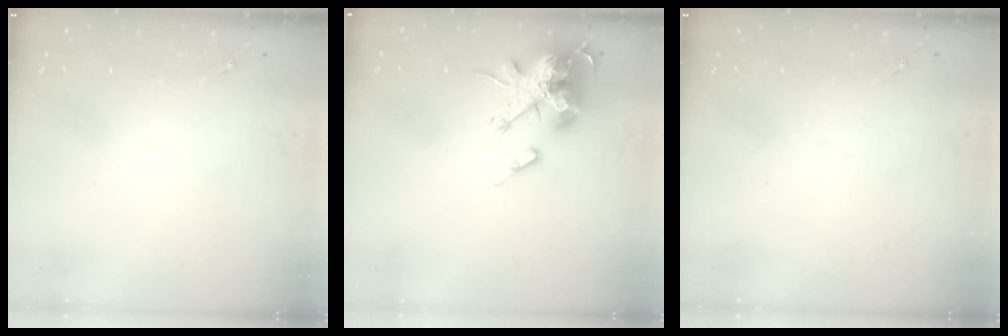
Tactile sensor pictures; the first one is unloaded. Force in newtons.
{"total": 19.6, "press": 19.6, "slide": 0.1}
{"total": 0.0}